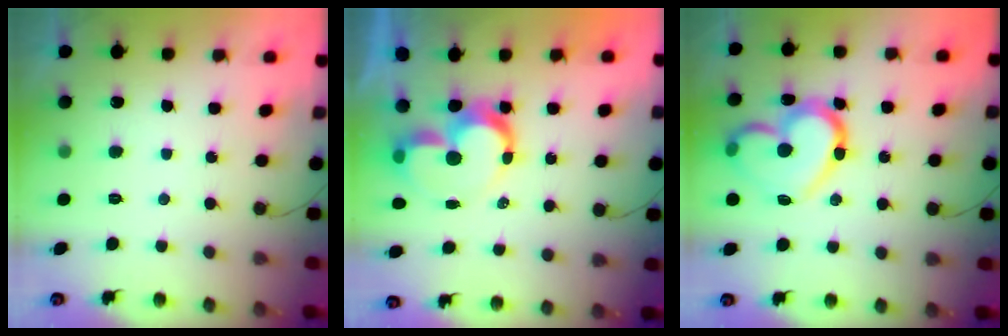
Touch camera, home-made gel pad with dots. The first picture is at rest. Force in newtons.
{"total": 10.0, "press": 10.0, "slide": 0.8}
{"total": 17.2, "press": 17.2, "slide": 1.2}